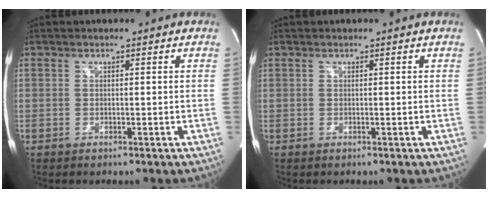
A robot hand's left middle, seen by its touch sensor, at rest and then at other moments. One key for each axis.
{"total": 0.0}